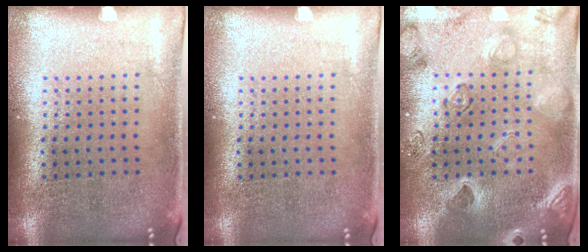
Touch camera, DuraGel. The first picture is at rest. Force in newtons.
{"total": 0.0}
{"total": 2.4, "press": 2.4, "slide": 0.5}